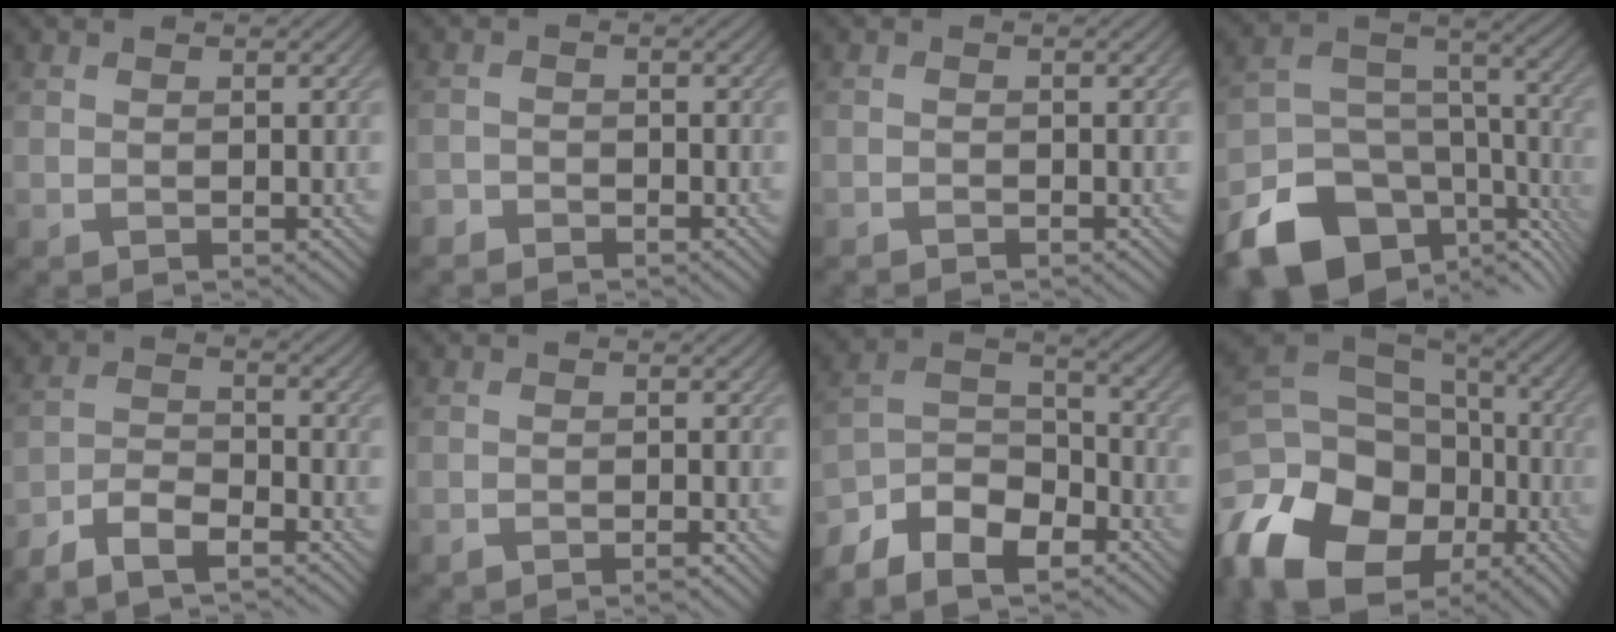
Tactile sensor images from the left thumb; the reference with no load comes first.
{"total": 1.7, "force": [-1.6, 0.6, 0.1], "torque": [-0.001, -0.001, -0.036]}
{"total": 0.6, "force": [-0.6, 0.1, 0.1], "torque": [0.000, -0.002, -0.012]}
{"total": 17.2, "force": [-10.2, 10.6, 8.9], "torque": [-0.187, -0.045, -0.150]}
{"total": 6.5, "force": [-5.4, 1.9, 3.1], "torque": [-0.067, -0.007, -0.109]}
{"total": 1.4, "force": [-1.1, 0.3, 0.8], "torque": [-0.012, 0.001, -0.020]}
{"total": 10.5, "force": [-7.8, 4.7, 5.1], "torque": [-0.109, -0.006, -0.149]}
{"total": 19.6, "force": [-9.3, 13.5, 10.8], "torque": [-0.267, -0.037, -0.147]}